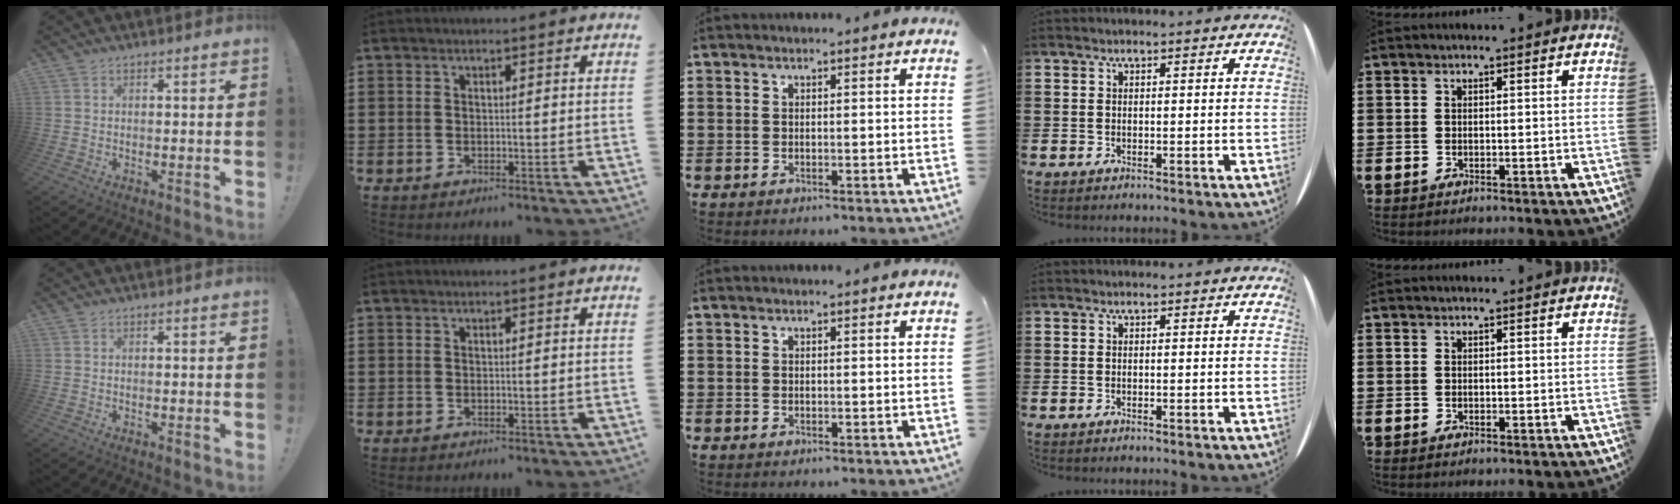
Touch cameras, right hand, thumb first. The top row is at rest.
{}